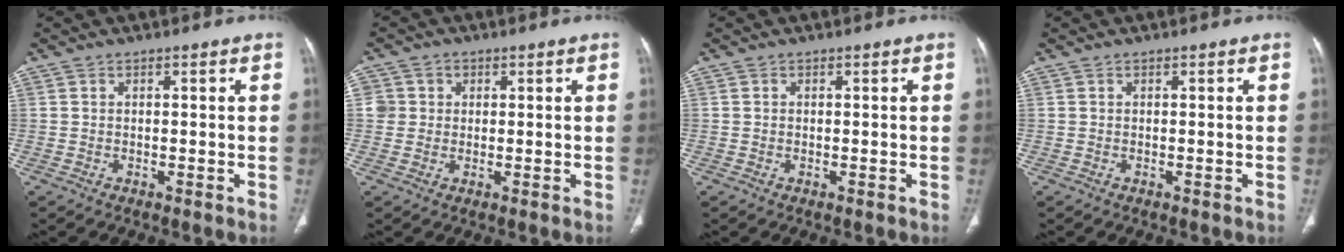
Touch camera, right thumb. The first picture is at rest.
{"total": 3.8, "force": [0.8, 3.7, 0.4], "torque": [0.019, 0.003, 0.011]}
{"total": 0.0}
{"total": 0.0}